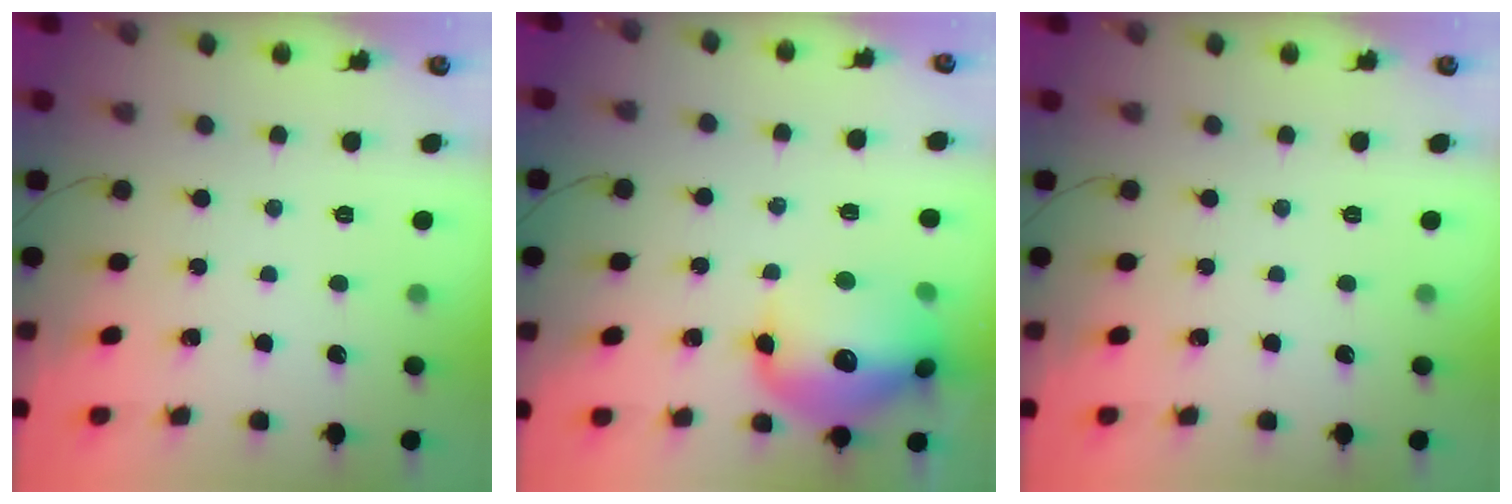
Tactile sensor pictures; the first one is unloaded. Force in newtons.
{"total": 18.5, "press": 18.3, "slide": 2.8}
{"total": 0.0}